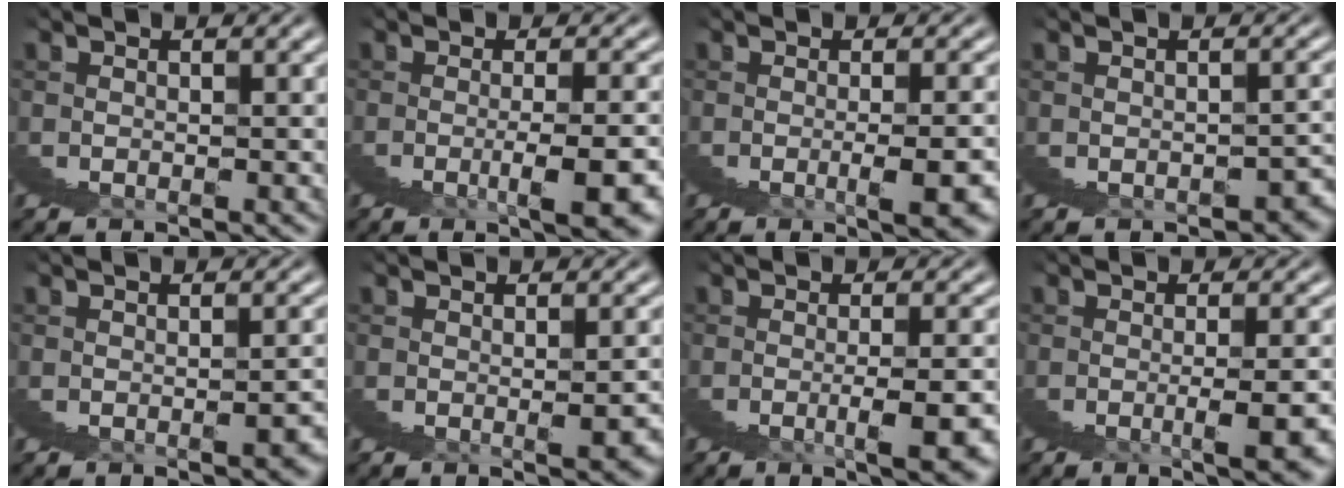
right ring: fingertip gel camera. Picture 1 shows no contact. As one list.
[{"total": 3.8, "force": [-0.5, -1.9, 3.3], "torque": [-0.028, 0.022, -0.009]}, {"total": 2.7, "force": [-0.1, -1.7, 2.1], "torque": [-0.021, 0.015, 0.000]}, {"total": 1.9, "force": [-1.4, 0.6, 1.1], "torque": [-0.005, -0.003, -0.018]}, {"total": 1.2, "force": [-0.6, 0.0, 1.1], "torque": [-0.015, 0.002, -0.005]}, {"total": 1.4, "force": [0.3, -0.5, 1.3], "torque": [-0.013, 0.010, 0.007]}, {"total": 3.3, "force": [-0.6, -1.7, 2.8], "torque": [-0.026, 0.018, -0.008]}, {"total": 2.8, "force": [-0.4, -1.9, 2.1], "torque": [-0.022, 0.014, -0.003]}]